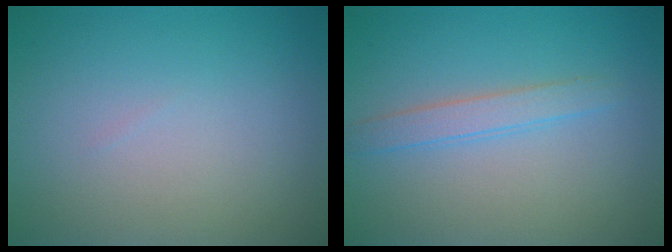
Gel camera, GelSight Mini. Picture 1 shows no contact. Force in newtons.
{"total": 1.9, "press": 1.9, "slide": 0.1}